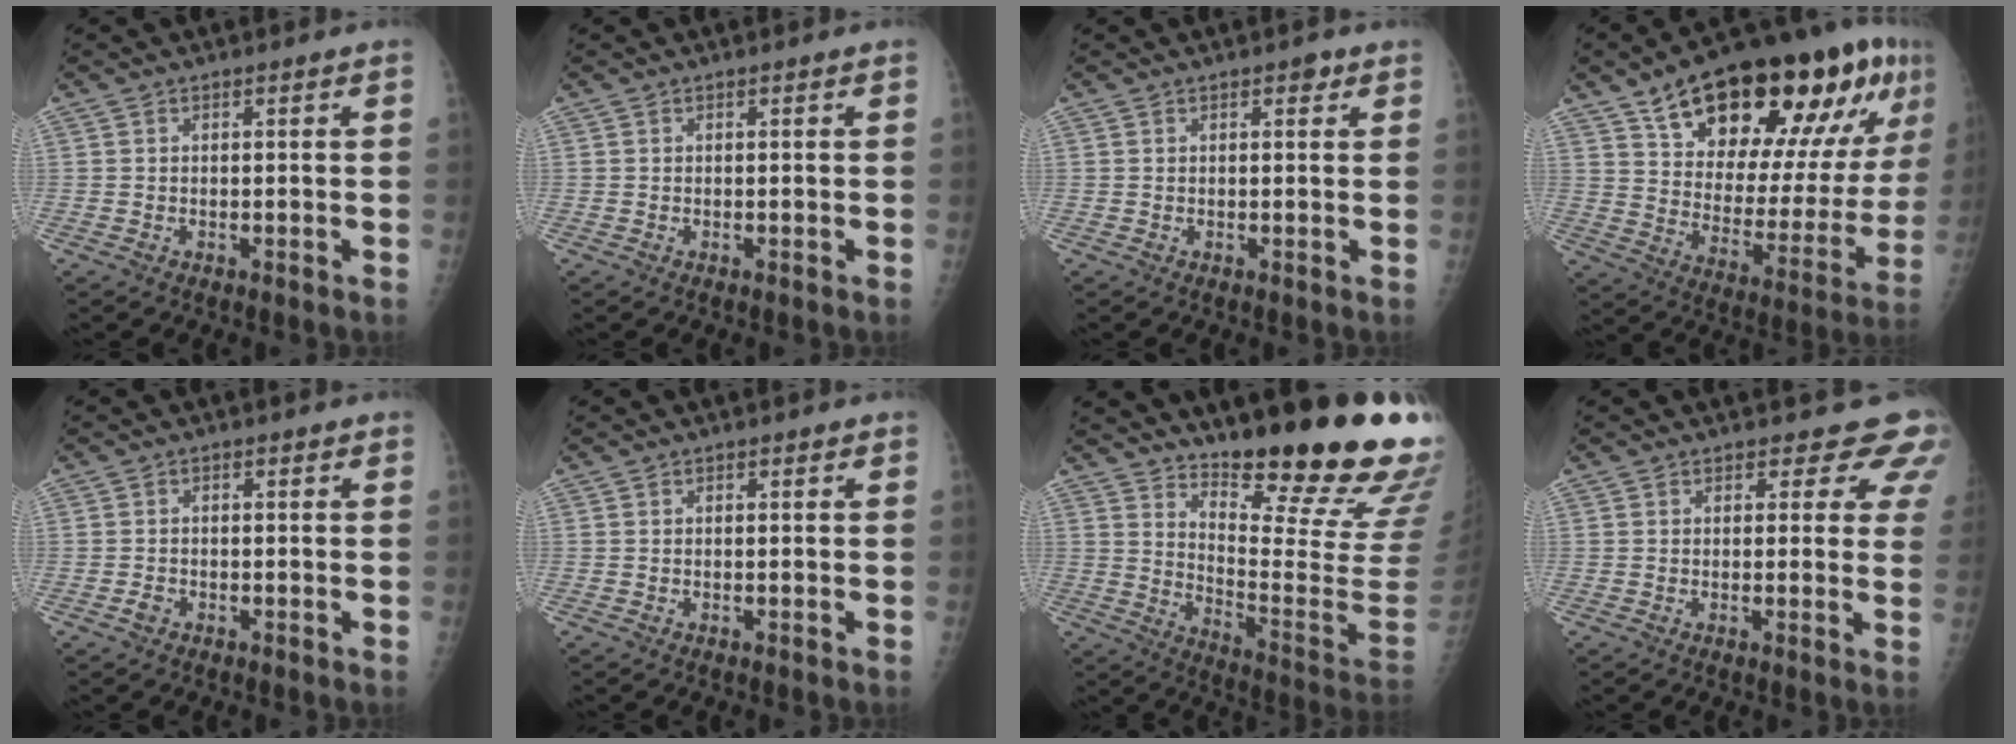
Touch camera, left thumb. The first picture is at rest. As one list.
[{"total": 0.0}, {"total": 1.5, "force": [0.9, 0.7, 1.0], "torque": [-0.007, -0.001, 0.009]}, {"total": 31.9, "force": [17.0, 12.2, 24.1], "torque": [-0.333, -0.025, 0.268]}, {"total": 1.4, "force": [-0.7, 1.1, 0.6], "torque": [-0.006, 0.003, -0.014]}, {"total": 0.0}, {"total": 23.7, "force": [17.7, 3.8, 15.3], "torque": [-0.202, -0.143, 0.252]}, {"total": 6.8, "force": [5.6, 3.2, 2.1], "torque": [0.020, -0.024, 0.041]}]